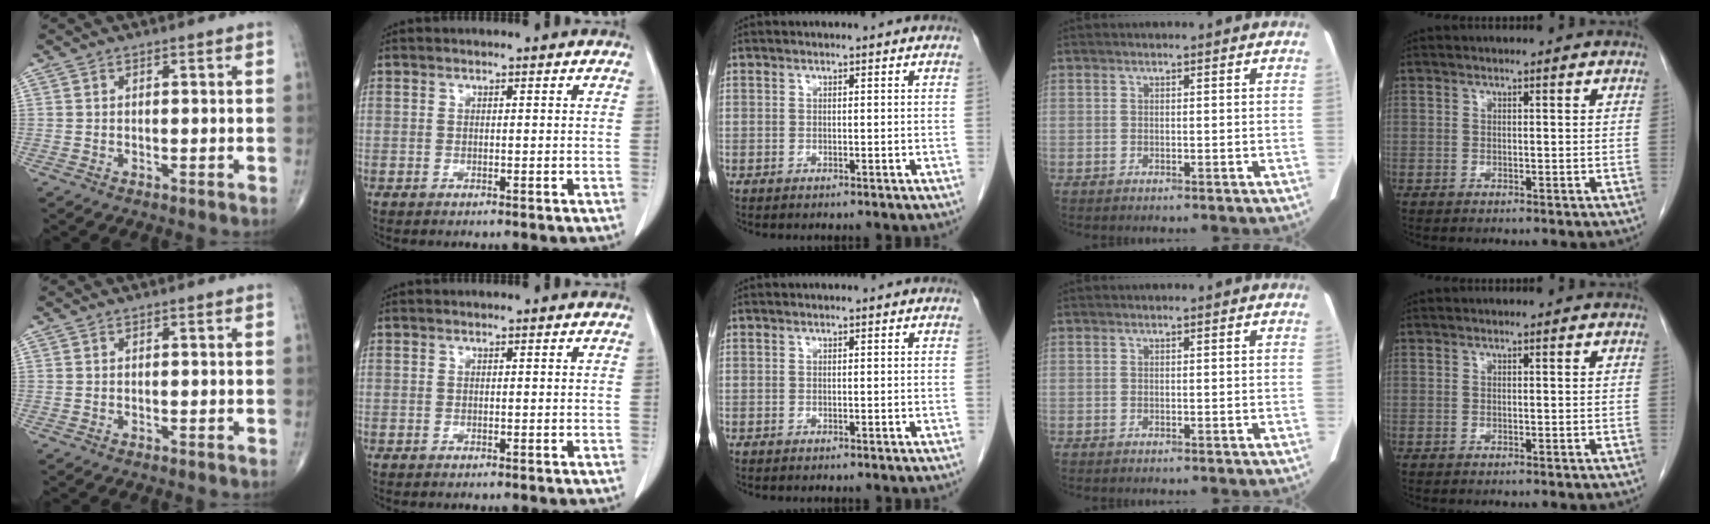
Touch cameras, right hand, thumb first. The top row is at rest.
{}